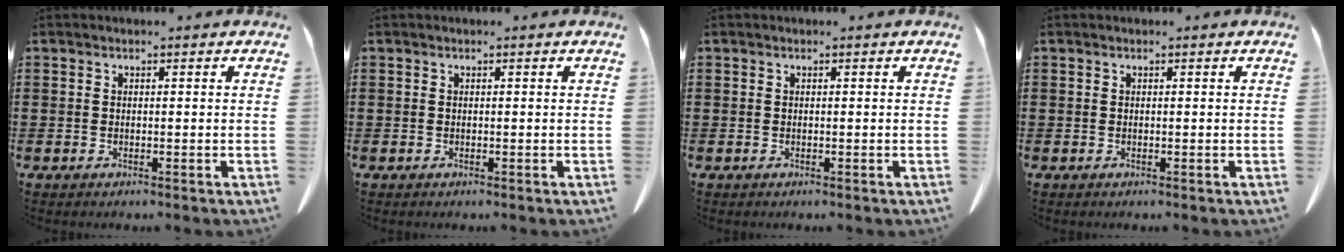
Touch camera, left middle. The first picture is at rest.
{"total": 0.0}
{"total": 0.0}
{"total": 0.0}